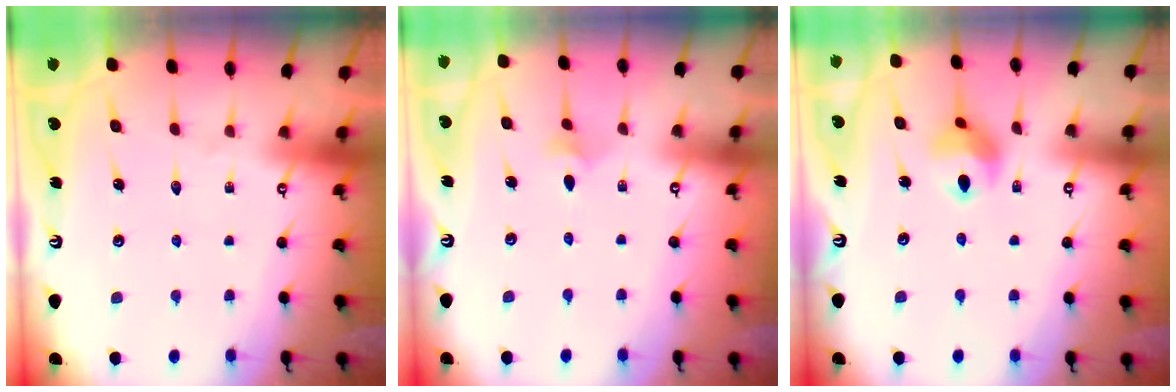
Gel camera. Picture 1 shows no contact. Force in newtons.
{"total": 2.3, "press": 2.3, "slide": 0.5}
{"total": 8.4, "press": 8.3, "slide": 0.9}